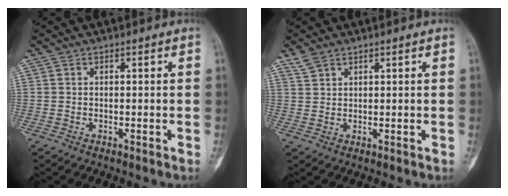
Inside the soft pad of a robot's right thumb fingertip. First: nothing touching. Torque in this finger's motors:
{"motor_torque": [-0.22, 0.22, 0.01, 0.10, 0.01]}